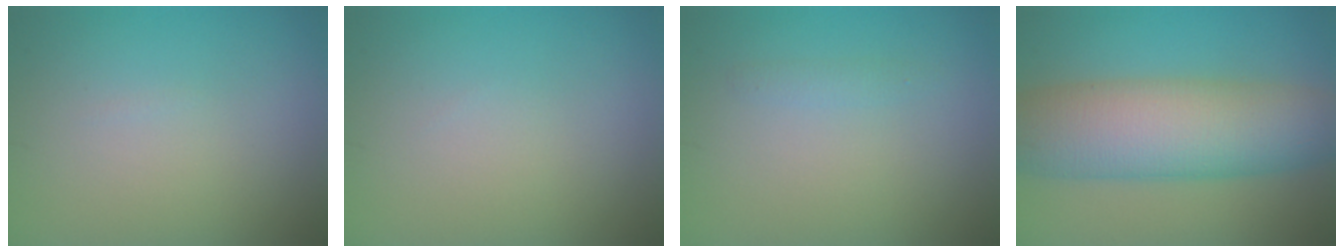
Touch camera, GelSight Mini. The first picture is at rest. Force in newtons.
{"total": 0.0}
{"total": 0.8, "press": 0.8, "slide": 0.1}
{"total": 10.6, "press": 10.6, "slide": 0.3}